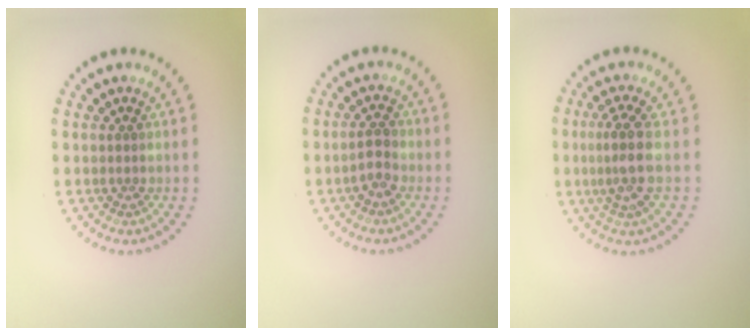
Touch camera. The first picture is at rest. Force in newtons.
{"total": 1.8, "press": 1.7, "slide": 0.5}
{"total": 3.2, "press": 2.7, "slide": 1.7}